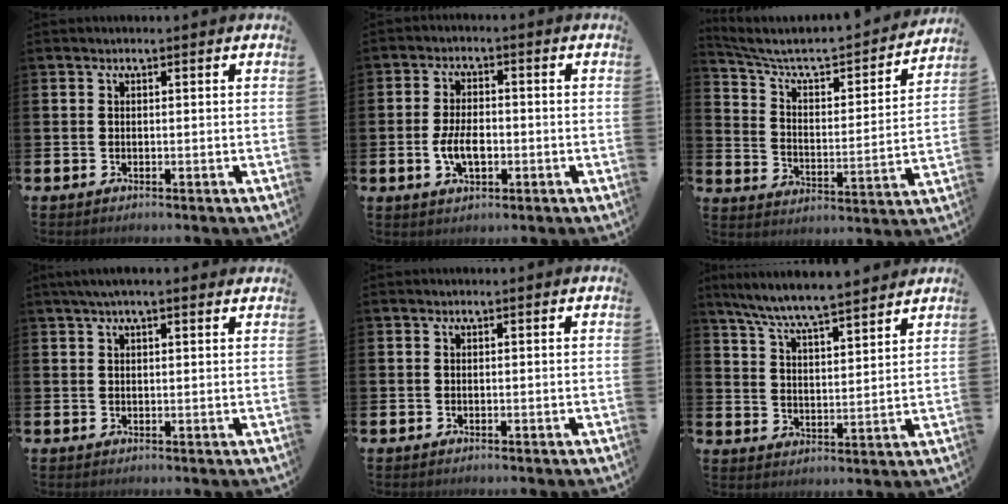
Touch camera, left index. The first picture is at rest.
{"total": 4.6, "force": [-0.9, 2.5, 3.7], "torque": [-0.053, 0.001, -0.017]}
{"total": 6.9, "force": [5.7, 2.2, 3.2], "torque": [-0.091, -0.041, 0.087]}
{"total": 2.9, "force": [2.2, 0.6, 1.8], "torque": [-0.033, 0.004, 0.037]}
{"total": 0.0}
{"total": 7.4, "force": [7.1, 0.0, 2.2], "torque": [-0.067, -0.047, 0.125]}